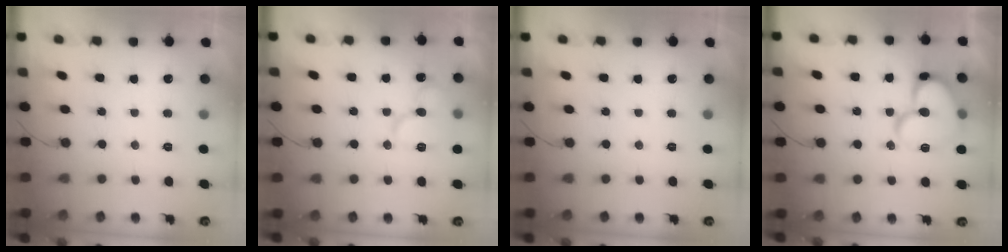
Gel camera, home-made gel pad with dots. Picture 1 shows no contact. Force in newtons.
{"total": 12.4, "press": 12.3, "slide": 1.5}
{"total": 0.0}
{"total": 17.5, "press": 17.4, "slide": 2.1}